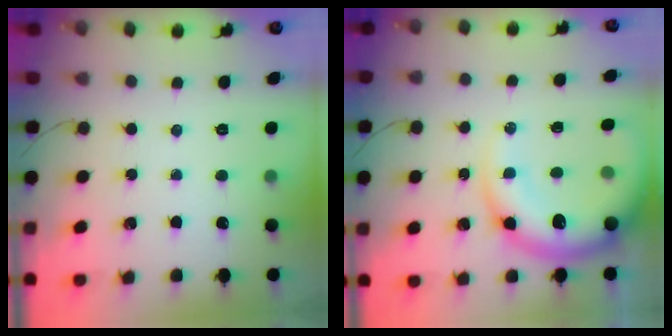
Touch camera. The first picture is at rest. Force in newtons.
{"total": 16.0, "press": 15.6, "slide": 3.6}